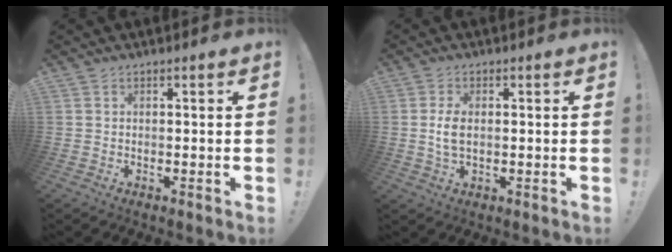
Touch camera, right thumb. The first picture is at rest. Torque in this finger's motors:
{"motor_torque": [-0.04, 0.20, 0.28, -0.25, 0.18]}